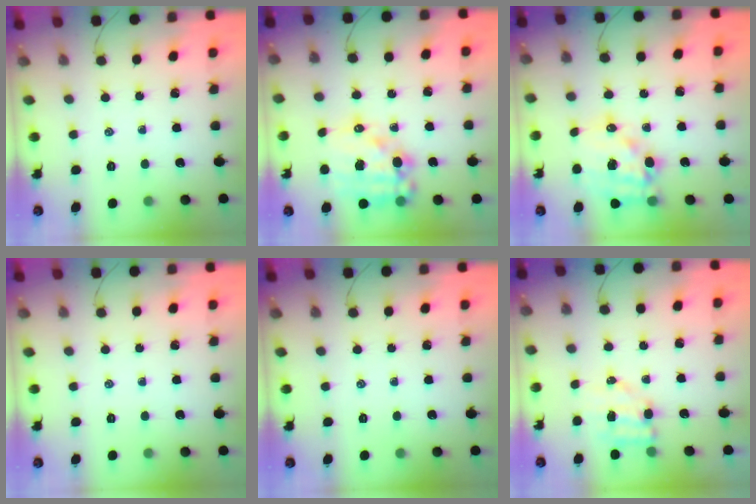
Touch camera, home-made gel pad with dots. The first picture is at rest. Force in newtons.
{"total": 15.7, "press": 15.4, "slide": 3.1}
{"total": 14.5, "press": 14.1, "slide": 3.4}
{"total": 0.0}
{"total": 0.0}
{"total": 6.0, "press": 5.9, "slide": 0.8}